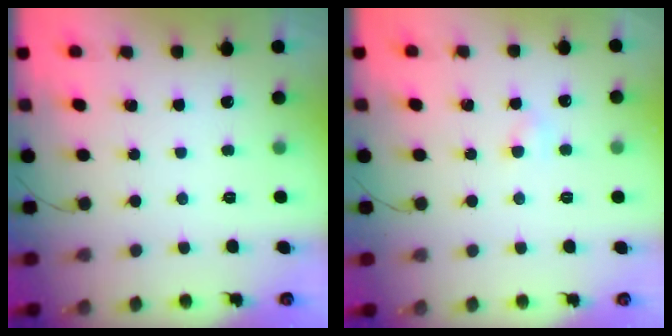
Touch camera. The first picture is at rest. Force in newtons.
{"total": 3.0, "press": 2.8, "slide": 1.0}